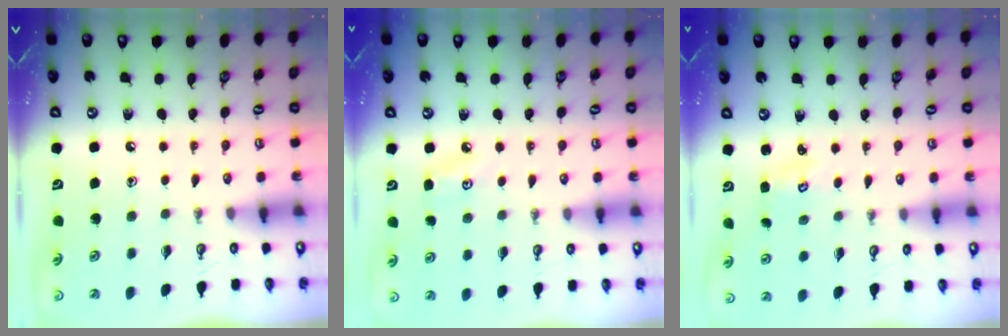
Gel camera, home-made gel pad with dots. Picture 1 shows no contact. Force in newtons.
{"total": 4.1, "press": 4.0, "slide": 0.7}
{"total": 2.5, "press": 2.5, "slide": 0.3}